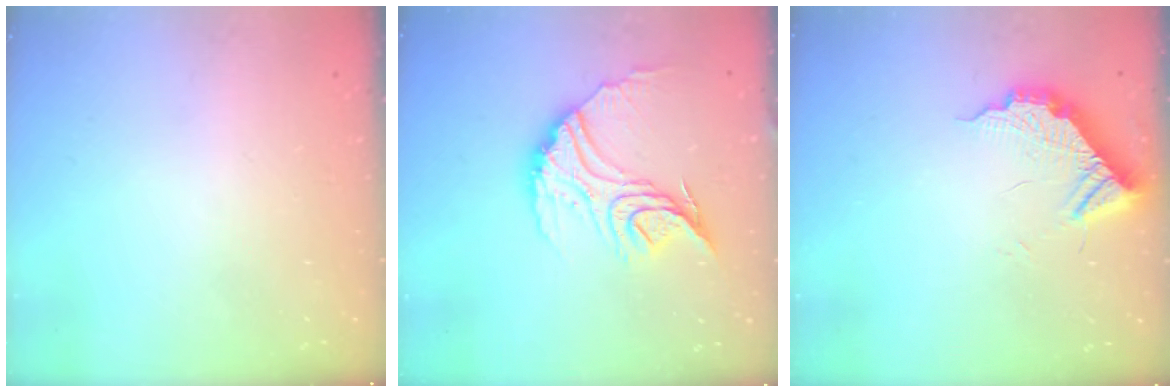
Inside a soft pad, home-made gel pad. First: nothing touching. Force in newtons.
{"total": 16.7, "press": 16.6, "slide": 1.5}
{"total": 11.0, "press": 11.0, "slide": 0.6}